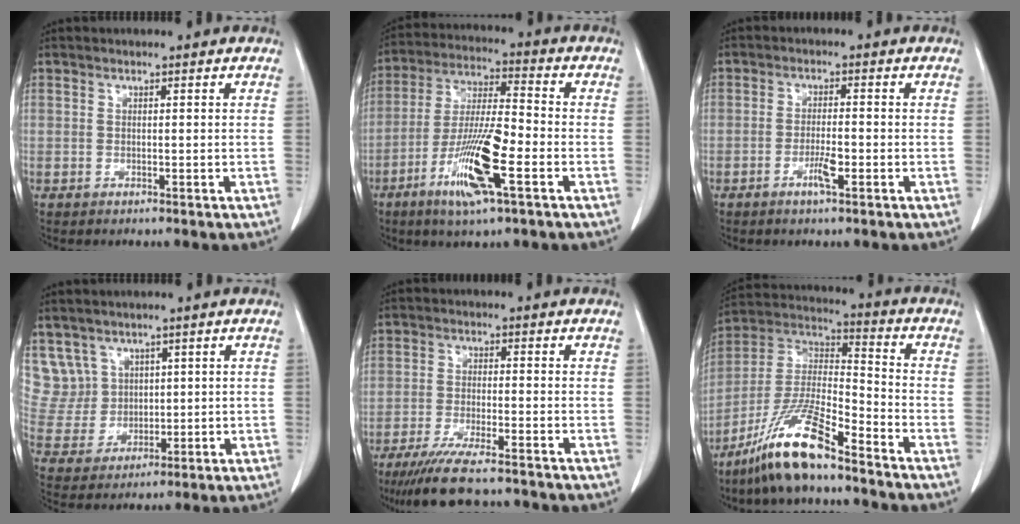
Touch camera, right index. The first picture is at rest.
{"total": 13.4, "force": [-5.5, 1.4, 12.1], "torque": [-0.238, -0.015, -0.102]}
{"total": 3.3, "force": [-1.5, 0.4, 2.9], "torque": [-0.056, -0.001, -0.028]}
{"total": 7.4, "force": [4.0, 6.2, 0.0], "torque": [-0.002, 0.020, 0.095]}
{"total": 11.2, "force": [-9.5, 0.8, 5.8], "torque": [-0.091, -0.028, -0.151]}
{"total": 13.9, "force": [-10.0, 1.5, 9.6], "torque": [-0.199, -0.007, -0.188]}